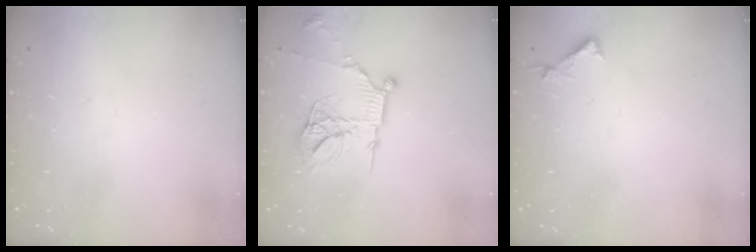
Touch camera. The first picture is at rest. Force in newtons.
{"total": 15.2, "press": 15.2, "slide": 0.8}
{"total": 3.1, "press": 3.1, "slide": 0.3}